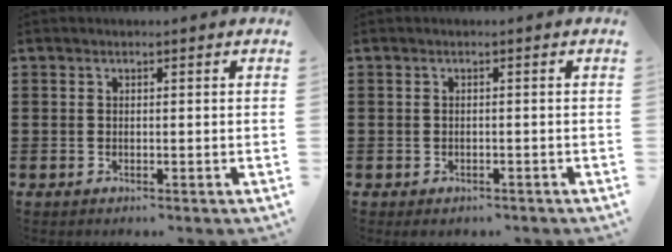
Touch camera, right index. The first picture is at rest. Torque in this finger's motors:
{"motor_torque": [1.15, 0.99, 0.07, 0.00]}